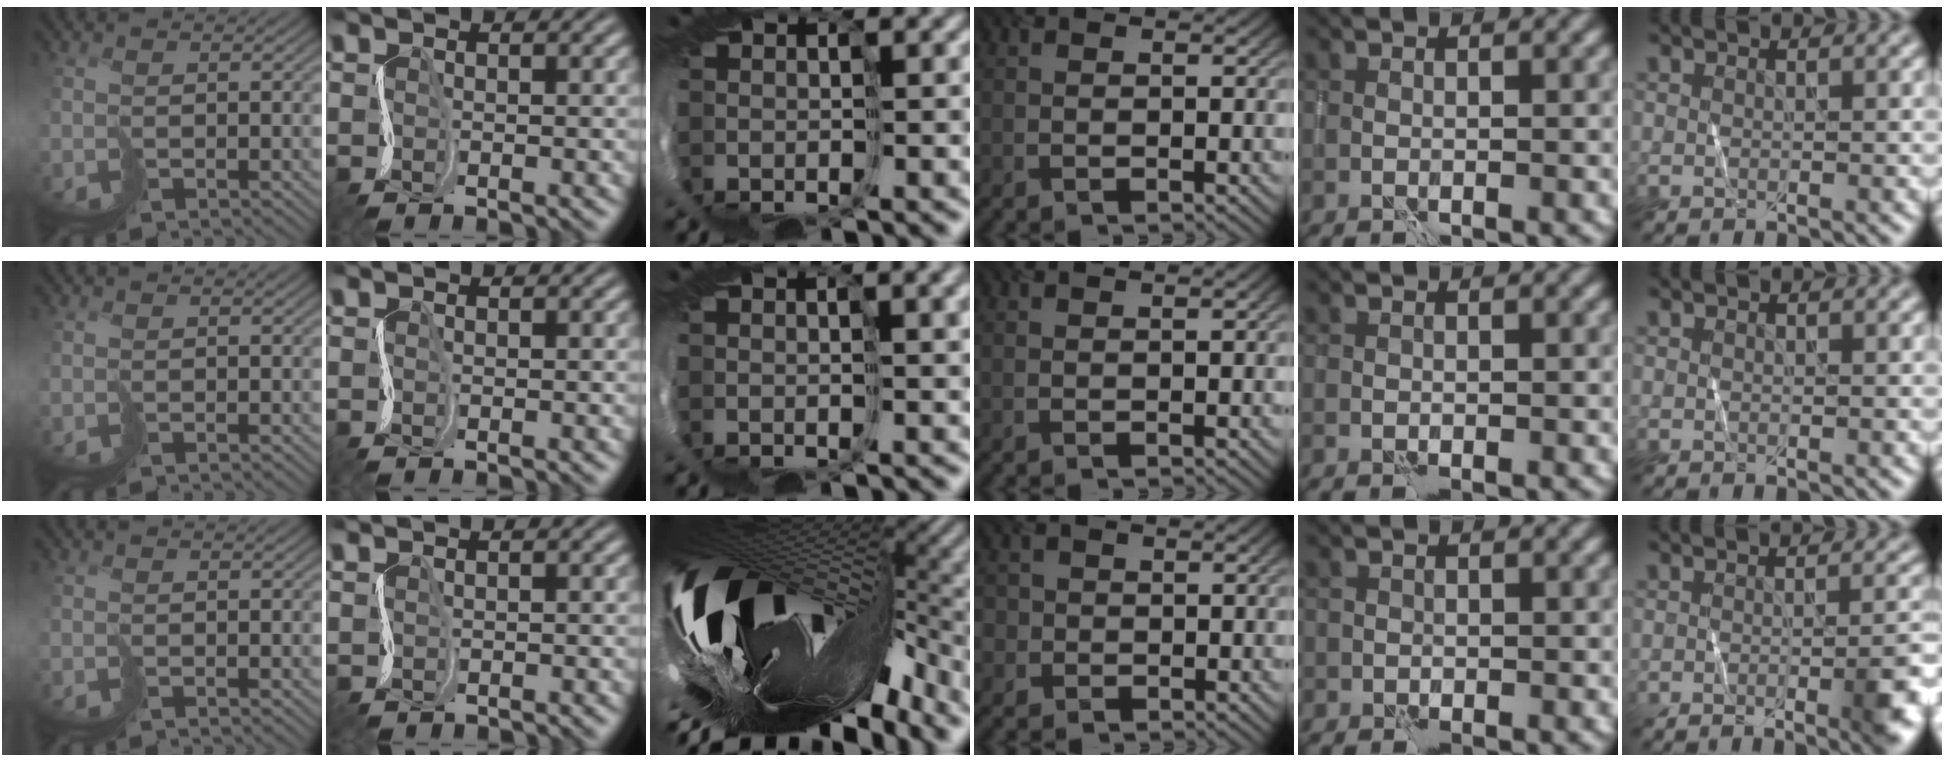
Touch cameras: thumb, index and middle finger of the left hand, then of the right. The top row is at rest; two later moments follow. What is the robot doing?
{"motion": "cut", "object": "tissue"}